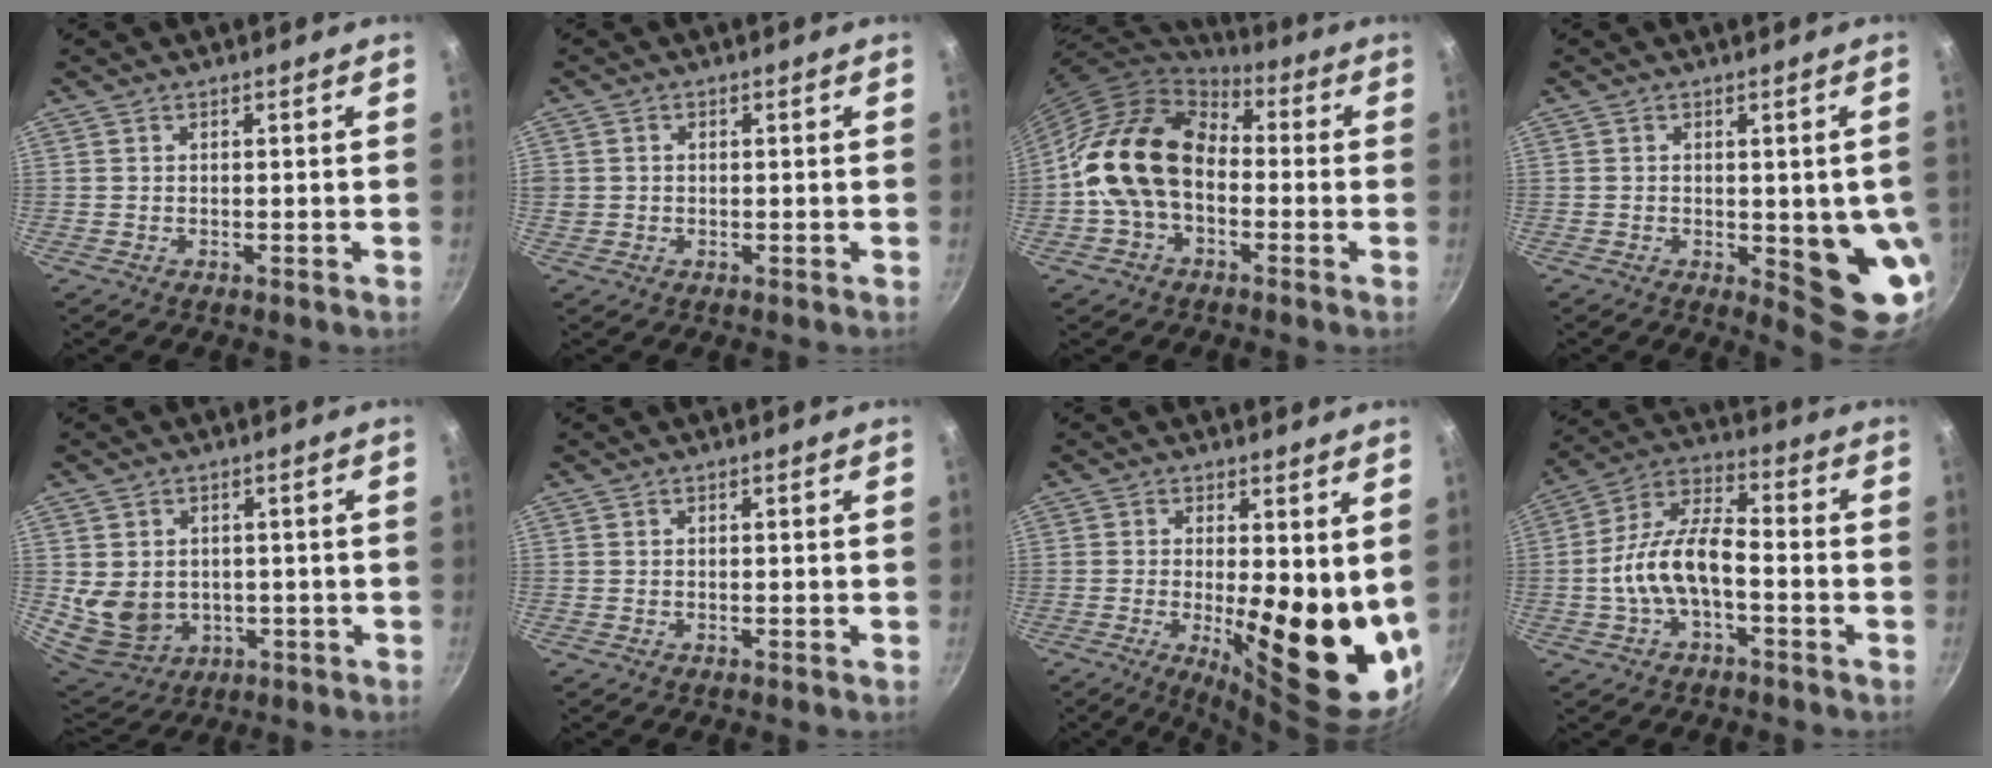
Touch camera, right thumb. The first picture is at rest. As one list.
[{"total": 1.7, "force": [0.2, 1.5, 0.7], "torque": [-0.007, 0.005, 0.005]}, {"total": 16.6, "force": [-1.5, 11.7, 11.6], "torque": [-0.180, 0.046, -0.043]}, {"total": 11.4, "force": [-1.5, 4.4, 10.4], "torque": [-0.091, -0.013, -0.014]}, {"total": 10.8, "force": [-0.5, 8.8, 6.2], "torque": [-0.102, -0.012, 0.019]}, {"total": 0.0}, {"total": 17.2, "force": [-0.2, 5.8, 16.2], "torque": [-0.195, -0.036, 0.009]}, {"total": 12.1, "force": [-3.0, 5.8, 10.2], "torque": [-0.181, 0.045, -0.067]}]